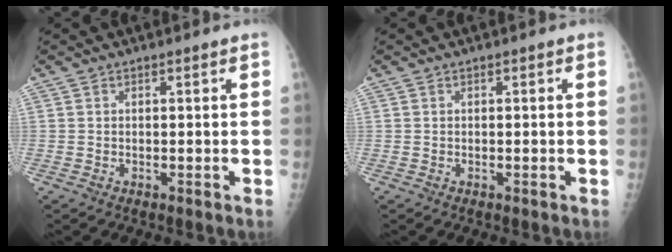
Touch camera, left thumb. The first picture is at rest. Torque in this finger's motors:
{"motor_torque": [0.00, 0.00, -0.02, -0.03, 0.00]}